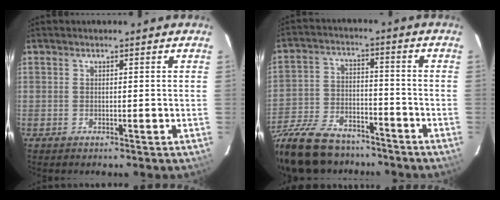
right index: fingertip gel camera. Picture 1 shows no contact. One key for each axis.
{"total": 23.9, "fx": -18.6, "fy": 10.4, "fz": 10.9, "tx": -0.255, "ty": -0.014, "tz": -0.300}